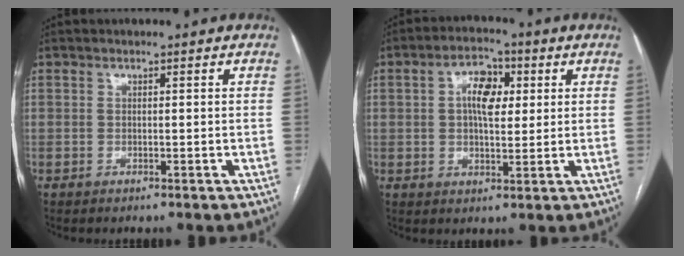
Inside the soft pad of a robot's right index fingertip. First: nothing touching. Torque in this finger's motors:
{"motor_torque": [0.42, 0.52, 0.11, 0.03]}